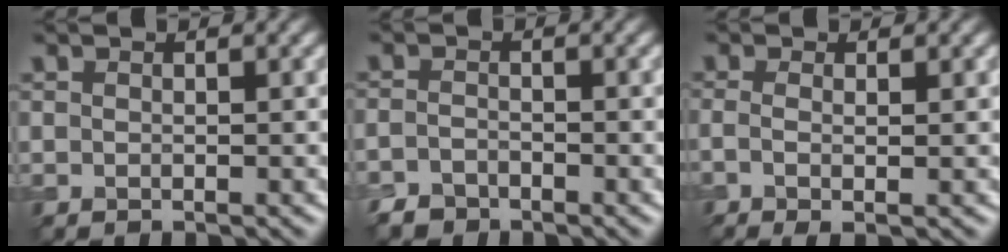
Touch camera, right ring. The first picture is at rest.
{"total": 2.0, "force": [-1.8, 0.7, 0.4], "torque": [-0.006, -0.002, -0.040]}
{"total": 2.6, "force": [-0.2, 1.0, 2.4], "torque": [-0.039, -0.004, -0.008]}